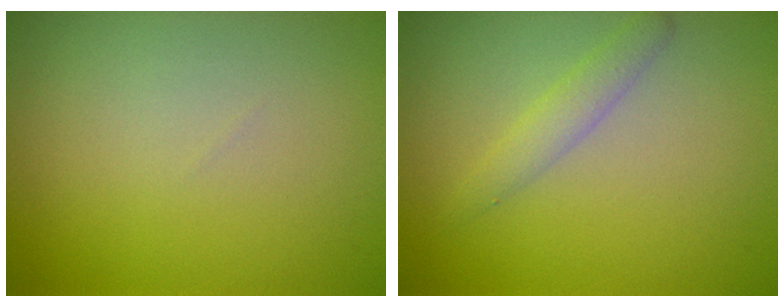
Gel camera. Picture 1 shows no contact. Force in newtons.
{"total": 1.7, "press": 1.7, "slide": 0.1}